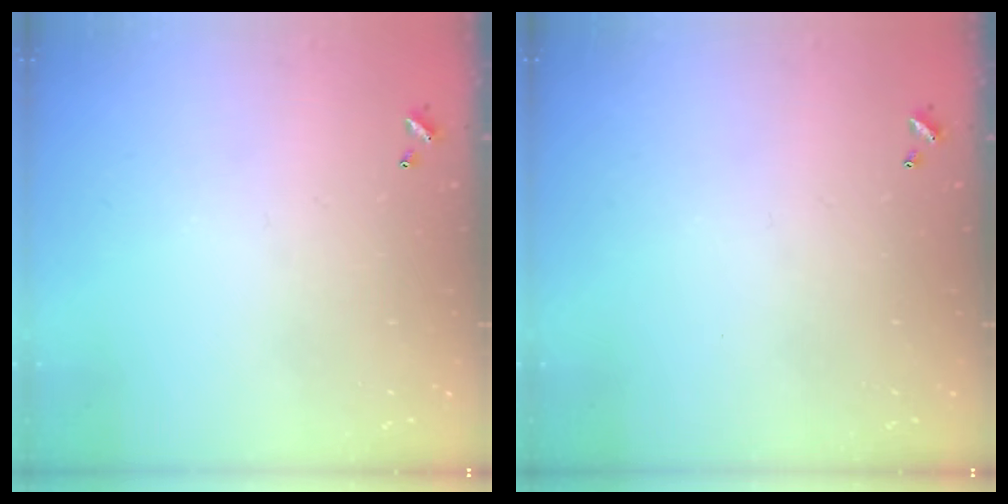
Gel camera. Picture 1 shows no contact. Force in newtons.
{"total": 0.0}